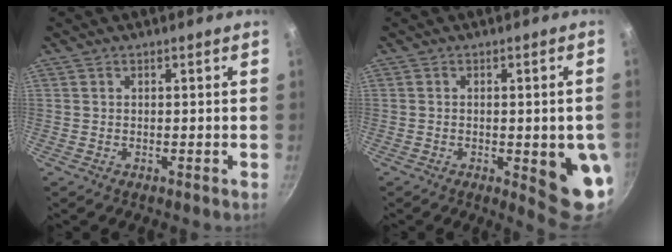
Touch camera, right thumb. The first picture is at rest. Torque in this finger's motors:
{"motor_torque": [1.91, 2.04, 1.50, -0.46, 0.33]}